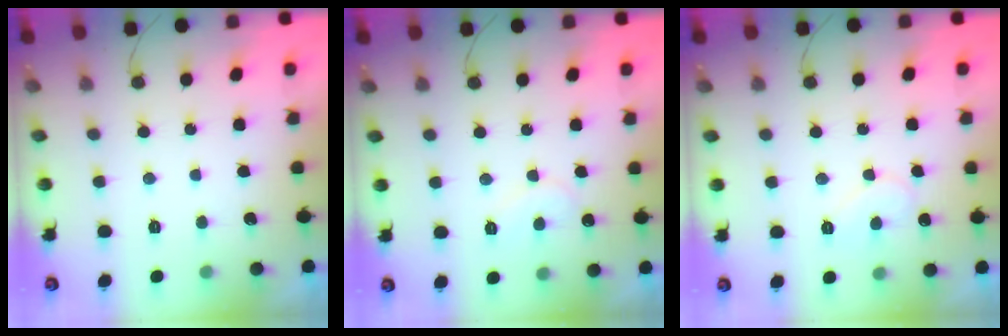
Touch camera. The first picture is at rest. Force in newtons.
{"total": 6.5, "press": 6.5, "slide": 0.5}
{"total": 6.1, "press": 6.1, "slide": 0.5}